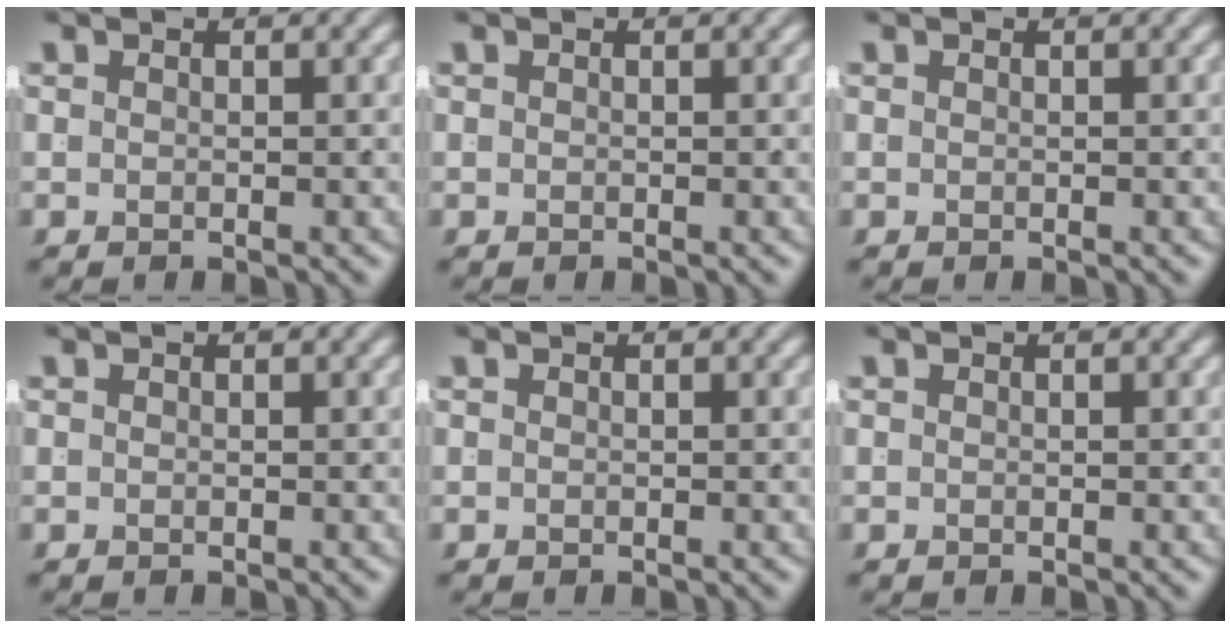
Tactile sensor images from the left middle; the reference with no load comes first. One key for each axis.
{"total": 0.0}
{"total": 0.0}
{"total": 0.0}
{"total": 0.0}
{"total": 0.0}